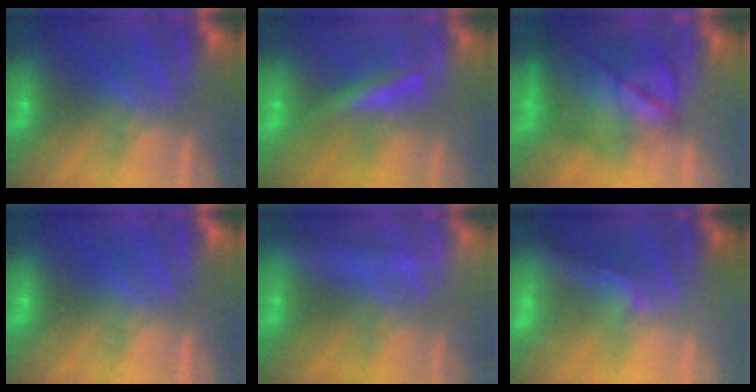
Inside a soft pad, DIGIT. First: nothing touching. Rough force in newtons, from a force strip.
{"total": 2.4}
{"total": 9.5}
{"total": 0.0}
{"total": 2.3}
{"total": 1.8}